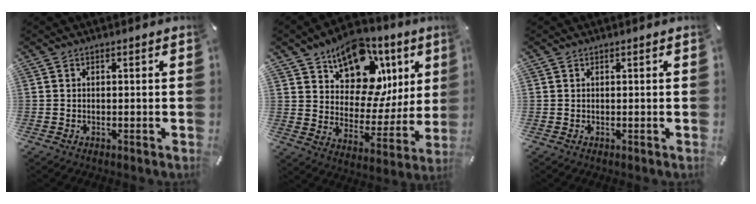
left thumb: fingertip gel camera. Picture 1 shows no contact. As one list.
[{"total": 15.6, "force": [9.9, 10.1, 6.6], "torque": [-0.086, -0.085, 0.171]}, {"total": 1.0, "force": [0.4, 0.8, -0.3], "torque": [0.008, 0.003, 0.005]}]